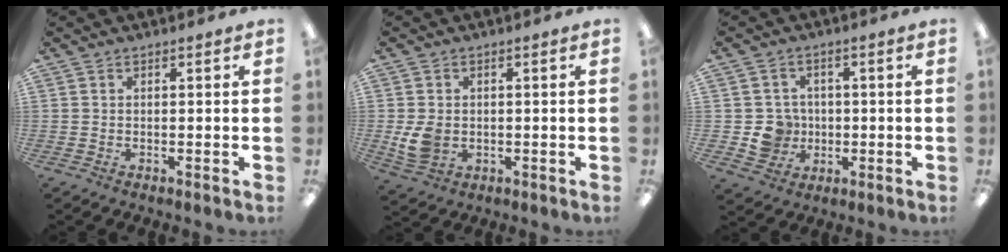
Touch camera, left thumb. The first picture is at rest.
{"total": 5.8, "force": [-0.3, 4.5, 3.7], "torque": [-0.075, -0.001, -0.004]}
{"total": 6.9, "force": [-0.8, 6.7, 1.5], "torque": [-0.037, 0.008, -0.008]}